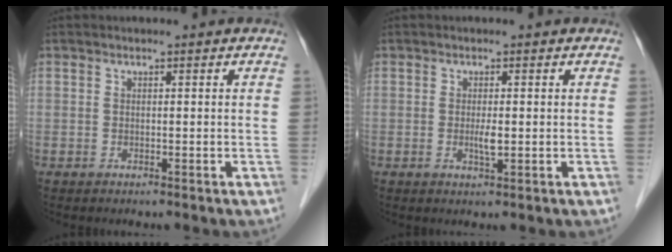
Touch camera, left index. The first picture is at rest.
{"total": 1.7, "force": [-0.1, 0.3, 1.7], "torque": [-0.034, -0.003, -0.001]}